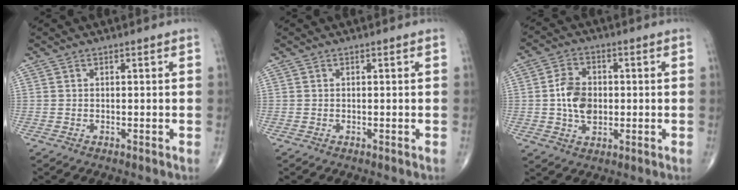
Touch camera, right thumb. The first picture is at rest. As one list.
[{"total": 0.0}, {"total": 8.0, "force": [-0.2, 5.6, 5.8], "torque": [-0.093, 0.005, -0.004]}]